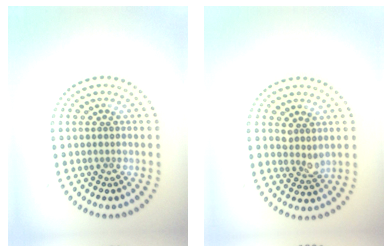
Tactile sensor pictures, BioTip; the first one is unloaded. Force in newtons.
{"total": 1.7, "press": 1.4, "slide": 1.0}